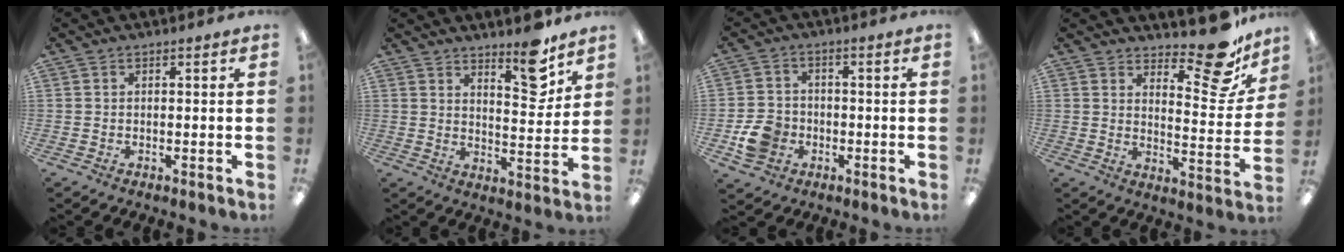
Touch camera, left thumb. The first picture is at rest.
{"total": 10.9, "force": [8.0, 3.4, 6.5], "torque": [-0.074, -0.058, 0.131]}
{"total": 7.4, "force": [-2.4, 6.2, 3.3], "torque": [-0.064, 0.016, -0.040]}
{"total": 14.0, "force": [10.9, 4.6, 7.5], "torque": [-0.093, -0.081, 0.183]}